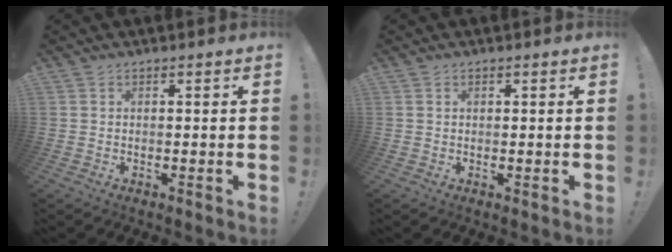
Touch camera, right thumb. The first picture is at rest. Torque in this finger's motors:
{"motor_torque": [0.04, -0.16, 0.36, -0.07, 0.08]}